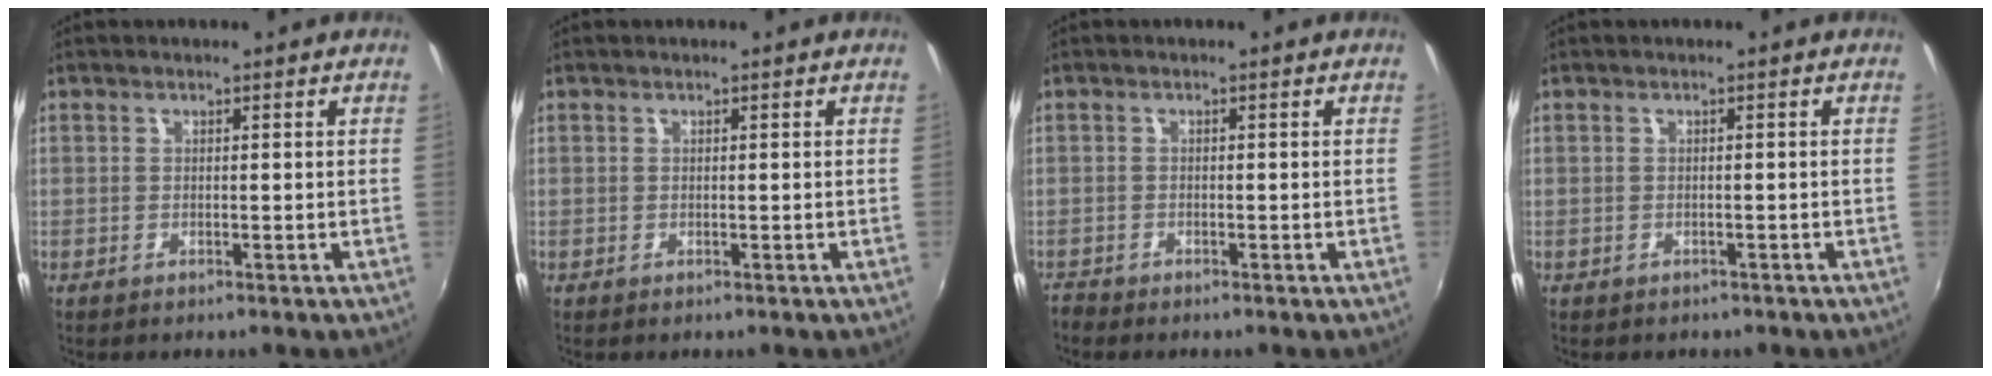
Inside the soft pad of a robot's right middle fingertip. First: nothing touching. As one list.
[{"total": 0.0}, {"total": 1.8, "force": [-1.7, 0.5, 0.1], "torque": [-0.009, -0.008, -0.037]}, {"total": 1.4, "force": [-0.9, 1.0, 0.4], "torque": [-0.011, -0.002, -0.008]}]